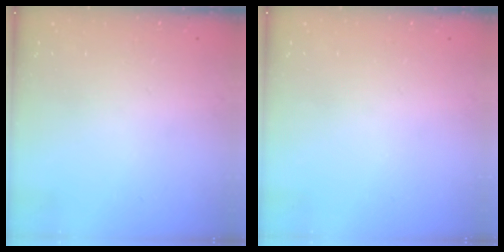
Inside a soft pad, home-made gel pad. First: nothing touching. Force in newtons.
{"total": 0.0}